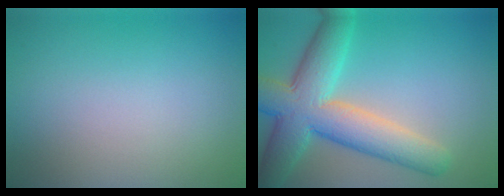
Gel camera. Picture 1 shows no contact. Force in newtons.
{"total": 9.1, "press": 9.1, "slide": 0.3}